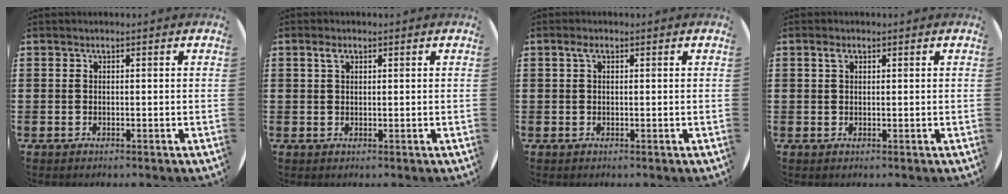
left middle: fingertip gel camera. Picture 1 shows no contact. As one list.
[{"total": 1.6, "force": [0.9, 0.9, 0.9], "torque": [-0.013, 0.002, 0.014]}, {"total": 1.1, "force": [0.4, 0.6, 0.8], "torque": [-0.017, 0.006, 0.007]}, {"total": 1.3, "force": [0.7, 0.8, 0.7], "torque": [-0.009, 0.003, 0.010]}]